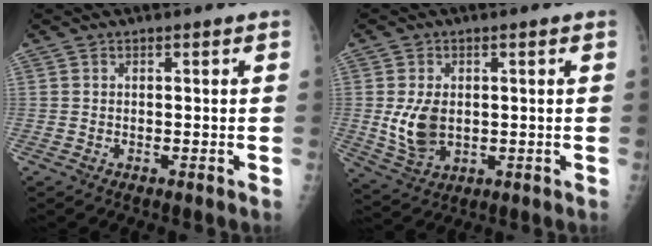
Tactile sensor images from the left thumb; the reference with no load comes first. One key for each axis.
{"total": 7.5, "fx": 0.1, "fy": 5.0, "fz": 5.5, "tx": -0.097, "ty": -0.009, "tz": 0.015}